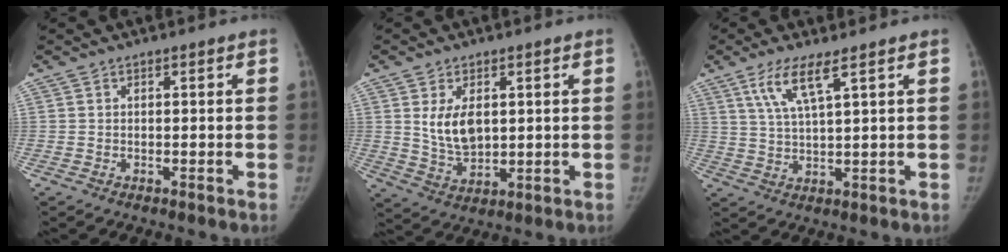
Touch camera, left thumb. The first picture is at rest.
{"total": 7.6, "force": [1.7, 4.6, 5.8], "torque": [-0.088, -0.015, 0.044]}
{"total": 6.7, "force": [3.8, 0.9, 5.5], "torque": [-0.117, -0.018, 0.081]}